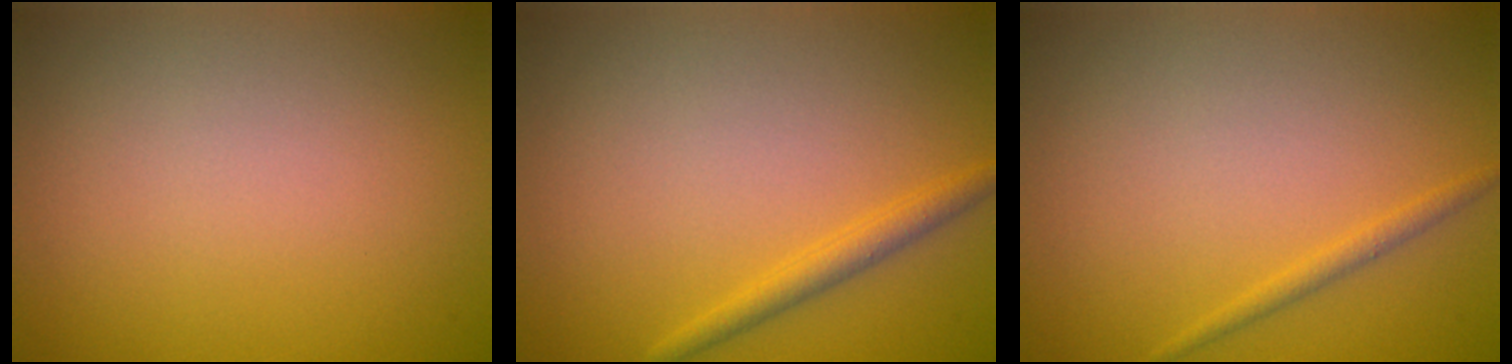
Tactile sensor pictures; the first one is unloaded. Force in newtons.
{"total": 1.8, "press": 1.8, "slide": 0.1}
{"total": 1.1, "press": 1.0, "slide": 0.1}